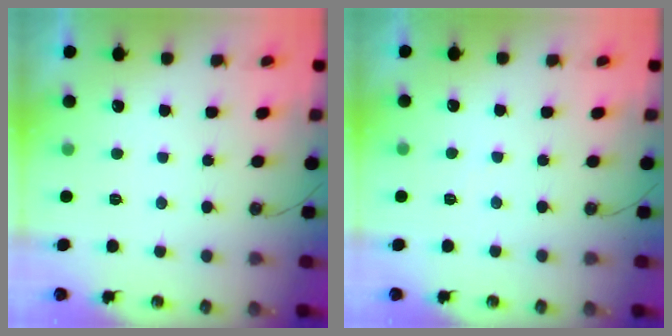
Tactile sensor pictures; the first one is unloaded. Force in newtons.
{"total": 2.4, "press": 2.4, "slide": 0.4}